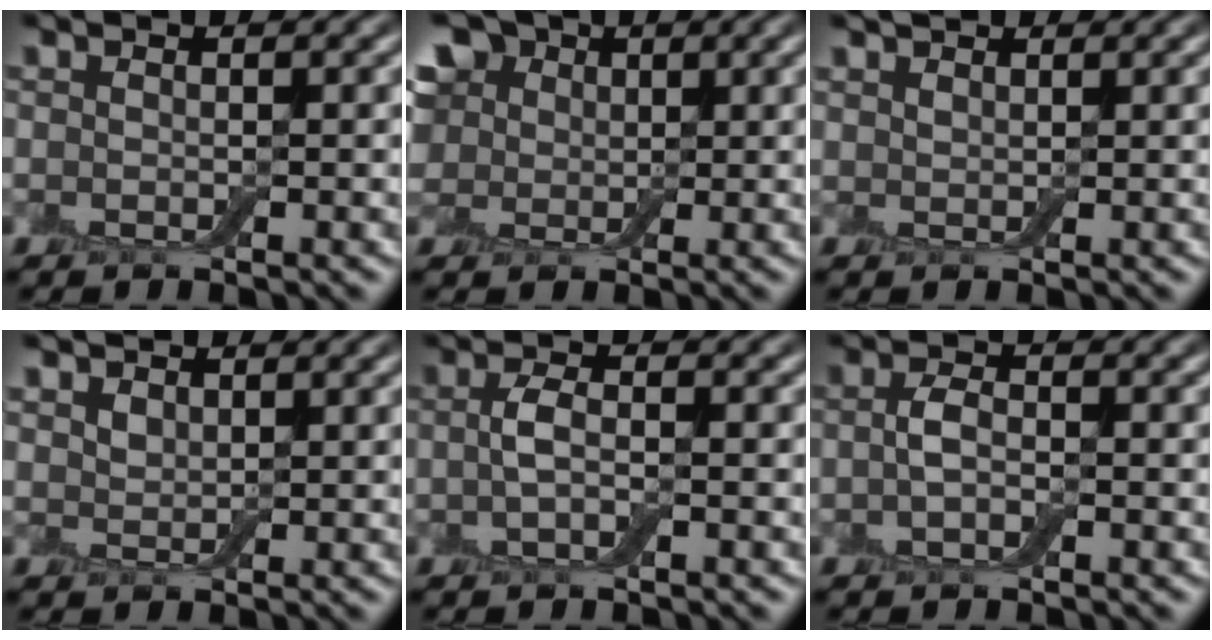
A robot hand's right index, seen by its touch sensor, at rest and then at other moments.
{"total": 10.4, "force": [4.5, 7.6, 5.4], "torque": [-0.109, 0.031, 0.050]}
{"total": 1.8, "force": [1.6, 0.7, 0.5], "torque": [-0.013, 0.008, 0.029]}
{"total": 2.1, "force": [1.6, 1.1, 0.8], "torque": [-0.023, 0.001, 0.032]}
{"total": 2.0, "force": [0.0, 0.6, 1.9], "torque": [-0.041, 0.001, -0.004]}
{"total": 1.9, "force": [-0.1, 0.9, 1.7], "torque": [-0.038, 0.002, -0.007]}